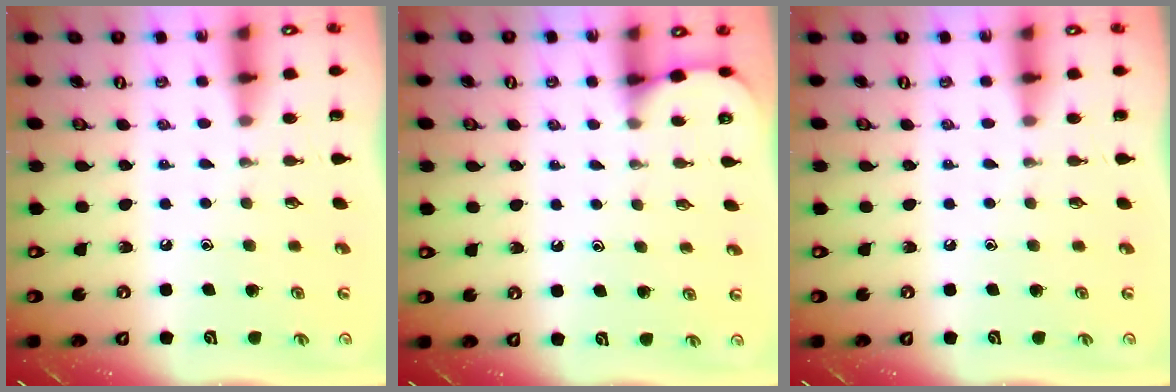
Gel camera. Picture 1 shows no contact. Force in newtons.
{"total": 2.5, "press": 2.5, "slide": 0.2}
{"total": 0.0}